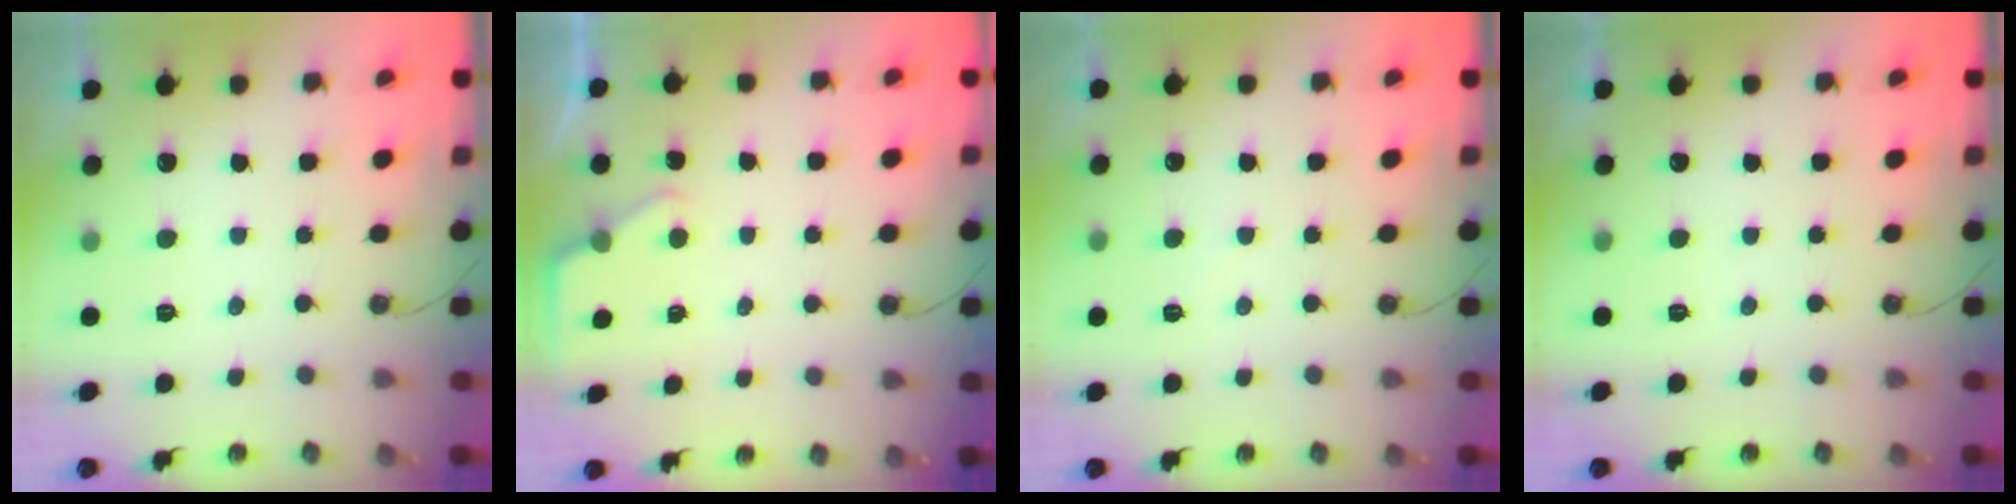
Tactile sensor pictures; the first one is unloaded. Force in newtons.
{"total": 3.0, "press": 2.9, "slide": 0.5}
{"total": 4.8, "press": 4.7, "slide": 0.5}
{"total": 0.0}